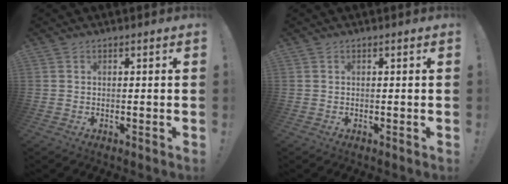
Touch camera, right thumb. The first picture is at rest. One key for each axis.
{"total": 0.0}